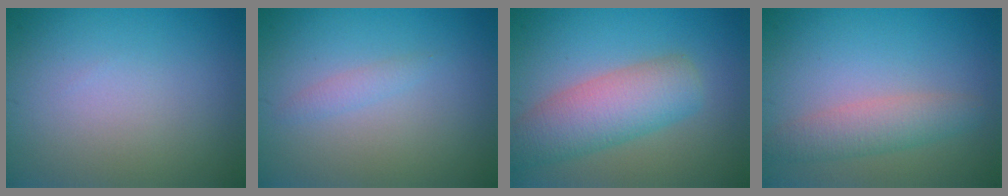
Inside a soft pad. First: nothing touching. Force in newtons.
{"total": 0.9, "press": 0.9, "slide": 0.1}
{"total": 5.9, "press": 5.9, "slide": 0.2}
{"total": 3.0, "press": 3.0, "slide": 0.1}